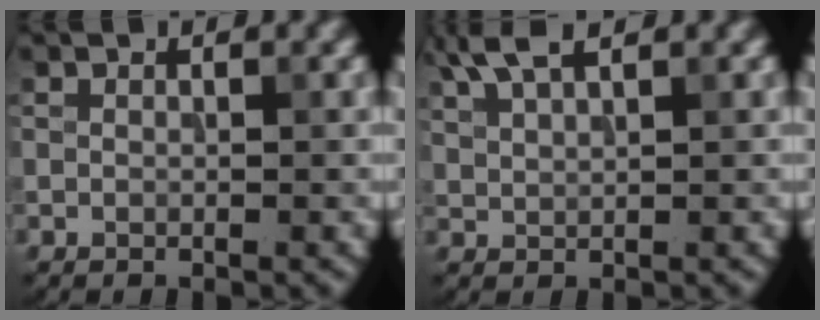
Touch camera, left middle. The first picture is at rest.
{"total": 3.6, "force": [2.6, 0.9, 2.3], "torque": [-0.052, 0.011, 0.053]}